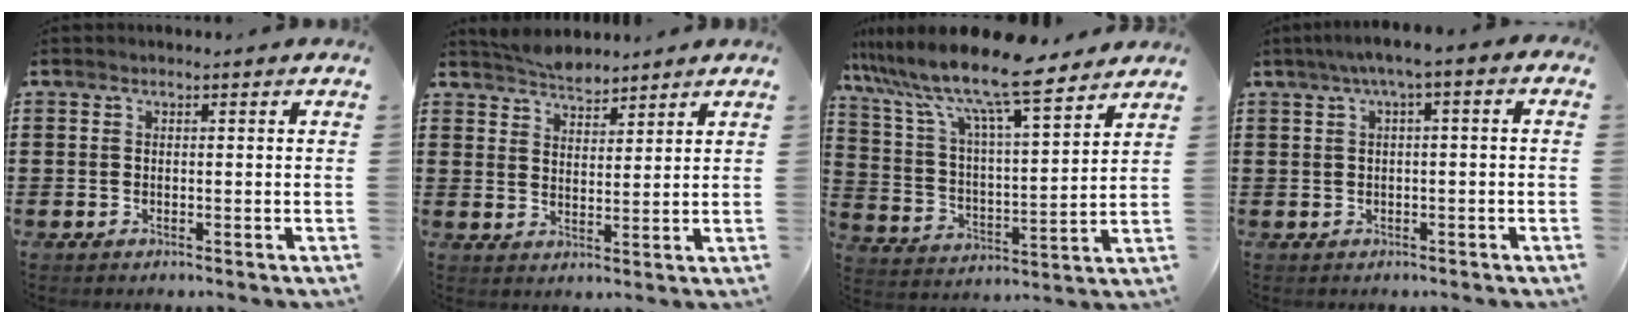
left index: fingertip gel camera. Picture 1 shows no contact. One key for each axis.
{"total": 4.0, "fx": 3.9, "fy": 0.9, "fz": 0.5, "tx": -0.022, "ty": -0.009, "tz": 0.075}
{"total": 11.6, "fx": 9.7, "fy": 1.0, "fz": 6.2, "tx": -0.157, "ty": -0.057, "tz": 0.163}
{"total": 2.8, "fx": -0.7, "fy": 0.4, "fz": 2.7, "tx": -0.045, "ty": 0.005, "tz": -0.017}